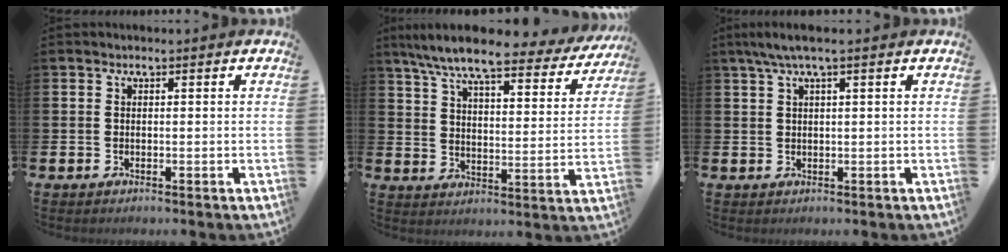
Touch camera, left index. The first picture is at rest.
{"total": 8.5, "force": [7.3, 1.1, 4.2], "torque": [-0.105, -0.042, 0.121]}
{"total": 2.7, "force": [1.6, 0.1, 2.2], "torque": [-0.047, 0.005, 0.029]}